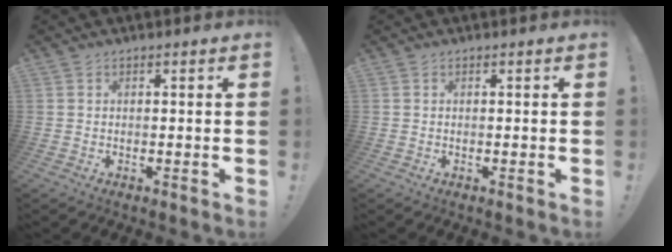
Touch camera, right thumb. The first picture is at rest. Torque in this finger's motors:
{"motor_torque": [-0.14, 0.28, 0.14, -0.06, 0.07]}